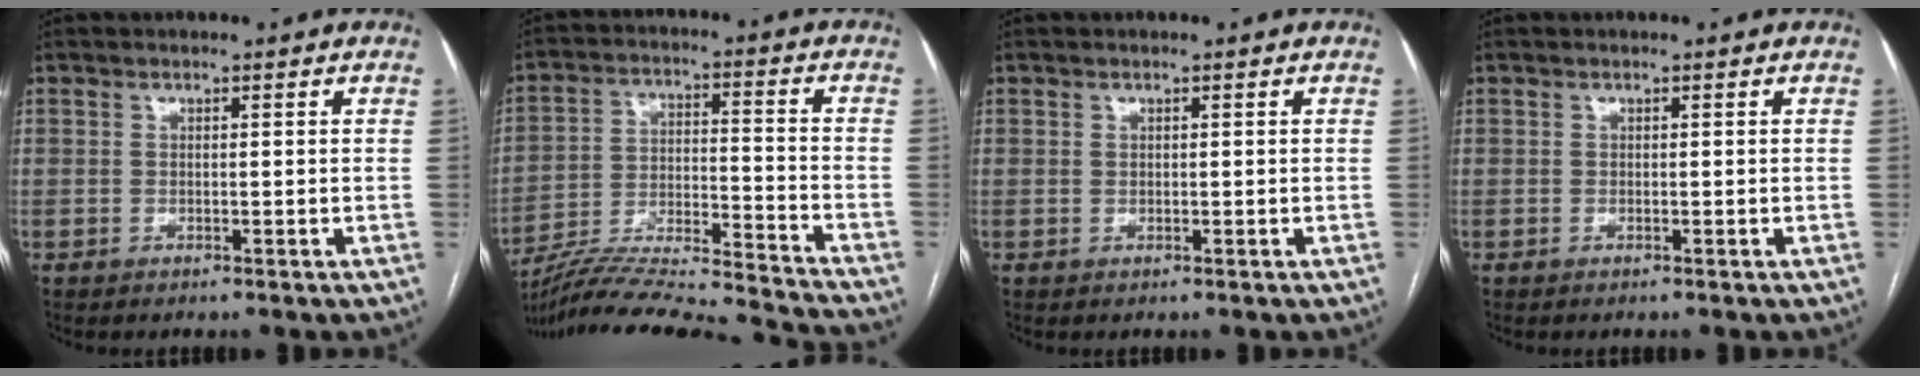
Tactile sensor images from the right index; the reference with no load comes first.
{"total": 23.1, "force": [-21.8, 0.0, 7.8], "torque": [-0.138, -0.015, -0.335]}
{"total": 0.0}
{"total": 0.0}